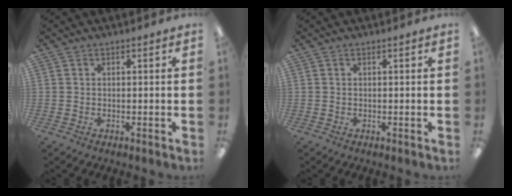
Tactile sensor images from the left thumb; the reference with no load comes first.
{"total": 0.0}